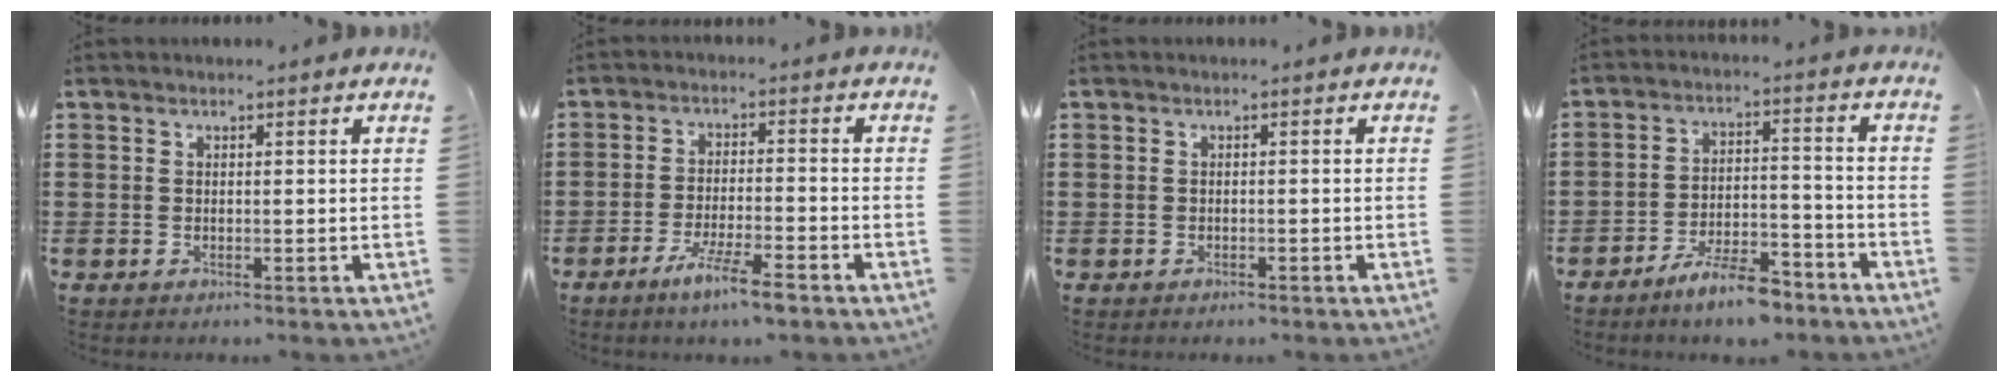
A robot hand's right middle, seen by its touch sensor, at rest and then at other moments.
{"total": 5.9, "force": [-4.3, 0.3, 4.1], "torque": [-0.077, -0.007, -0.077]}
{"total": 0.6, "force": [-0.5, 0.4, 0.0], "torque": [0.000, 0.003, -0.013]}
{"total": 7.4, "force": [-6.3, 1.4, 3.6], "torque": [-0.064, 0.010, -0.117]}